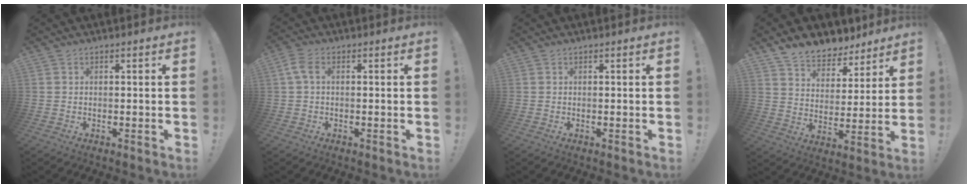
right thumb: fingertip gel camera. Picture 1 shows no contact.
{"total": 3.7, "force": [0.7, 2.0, 3.0], "torque": [-0.064, 0.007, 0.012]}
{"total": 0.0}
{"total": 9.4, "force": [8.2, 4.3, 1.7], "torque": [-0.033, -0.069, 0.155]}